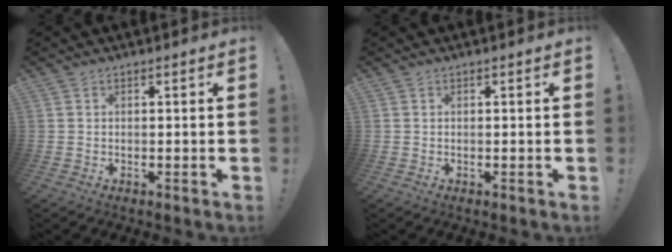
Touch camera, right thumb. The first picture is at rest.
{"total": 0.0}